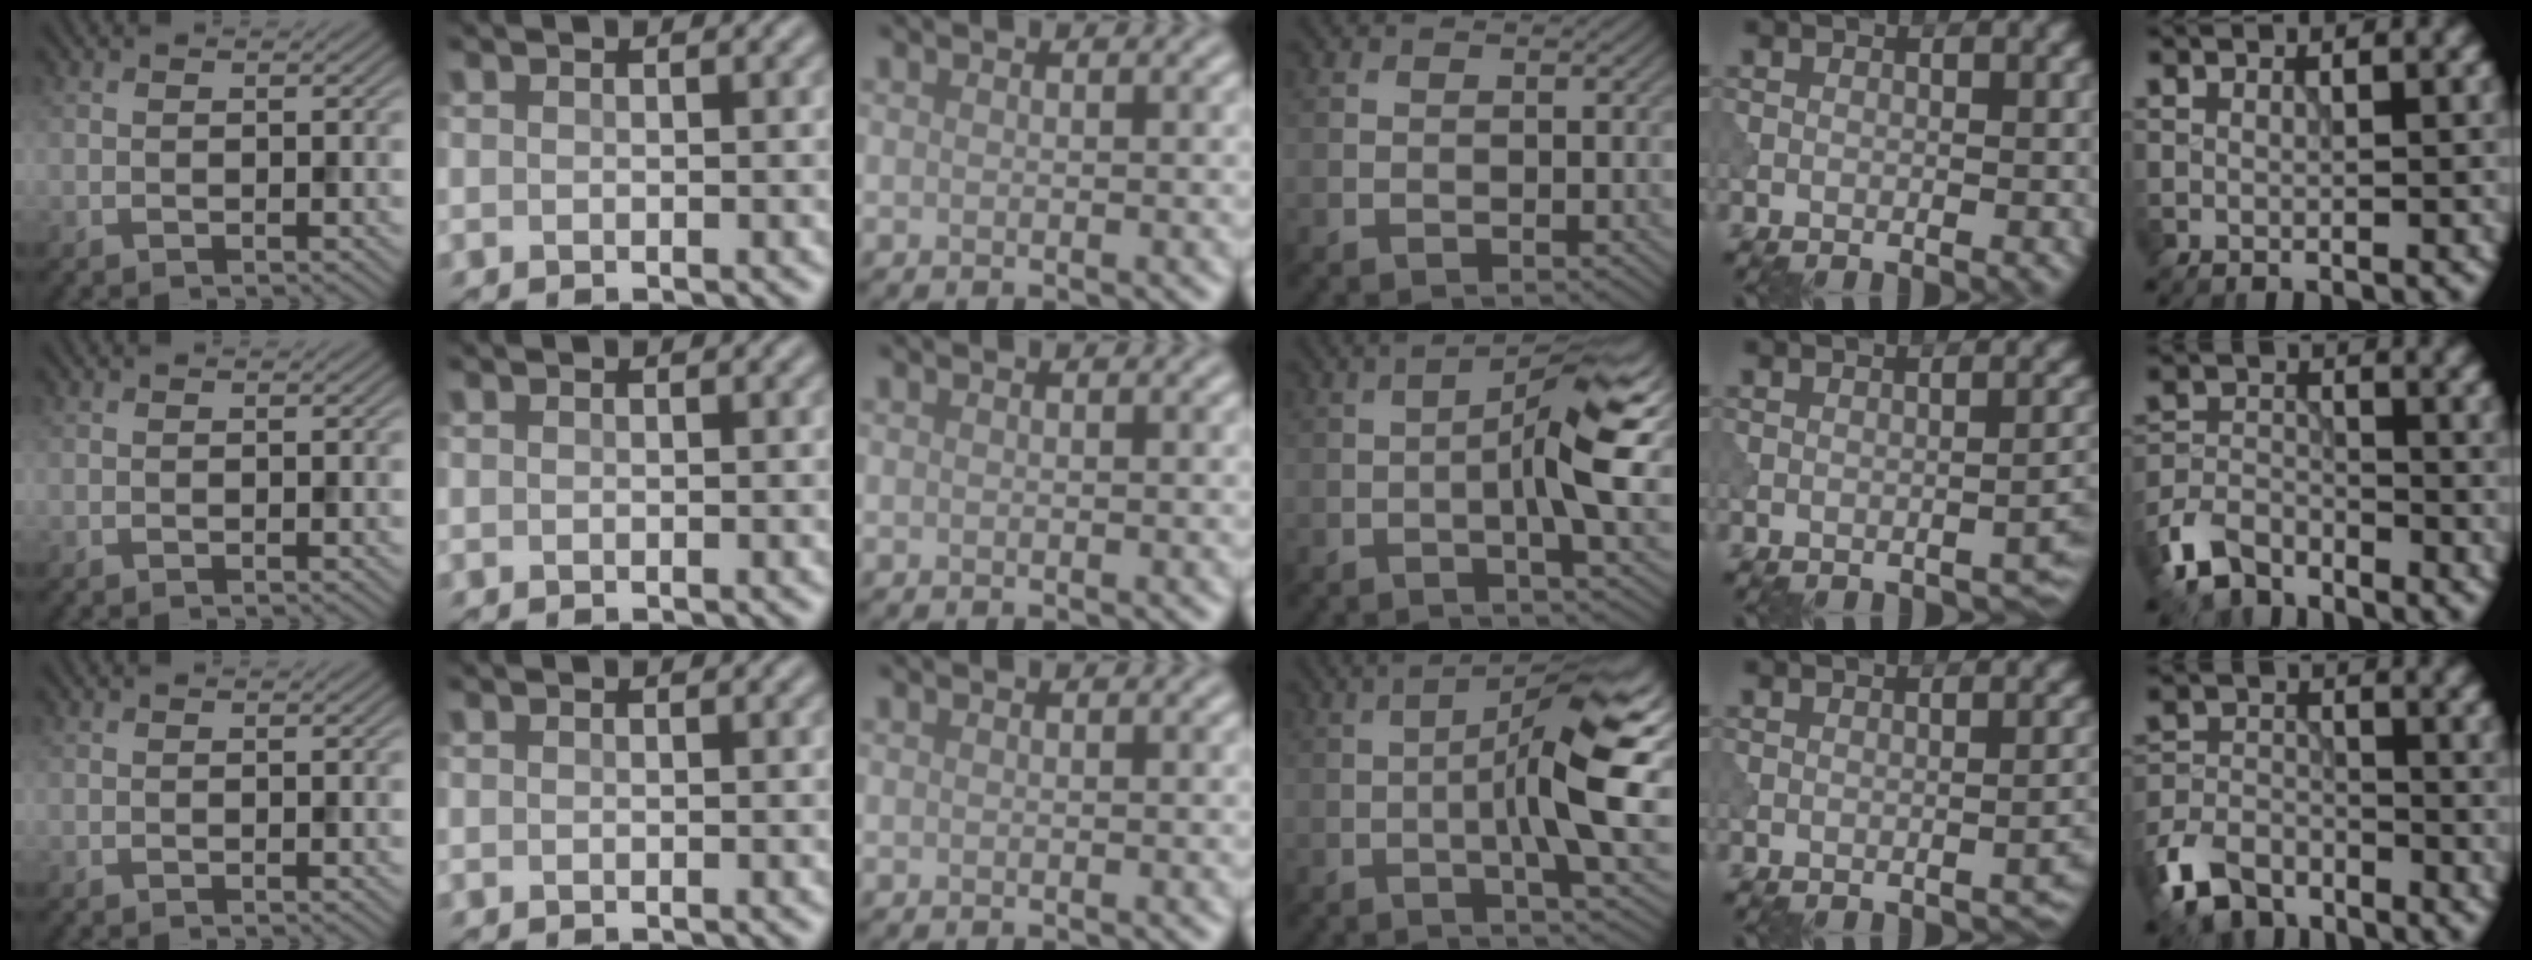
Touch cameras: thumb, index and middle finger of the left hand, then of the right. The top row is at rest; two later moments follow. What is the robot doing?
{"motion": "shake", "object": "bell"}